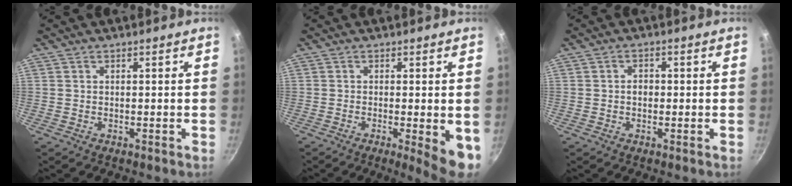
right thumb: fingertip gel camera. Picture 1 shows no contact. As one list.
[{"total": 7.0, "force": [-1.4, 1.5, 6.7], "torque": [-0.078, -0.008, -0.014]}, {"total": 2.2, "force": [-0.2, 1.8, 1.3], "torque": [-0.011, 0.007, -0.005]}]